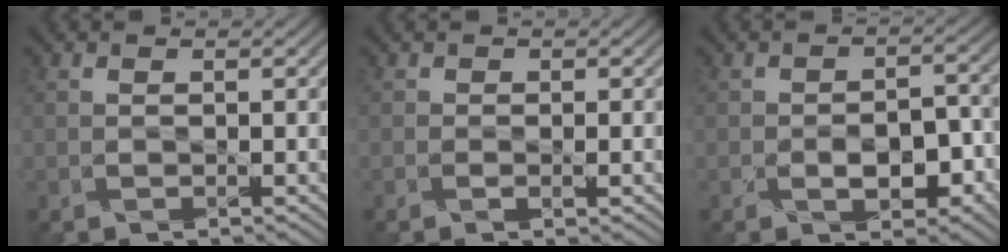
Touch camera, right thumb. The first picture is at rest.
{"total": 1.1, "force": [-0.7, 0.5, 0.7], "torque": [-0.010, -0.009, -0.013]}
{"total": 5.2, "force": [-2.4, 3.1, 3.4], "torque": [-0.038, 0.000, -0.041]}